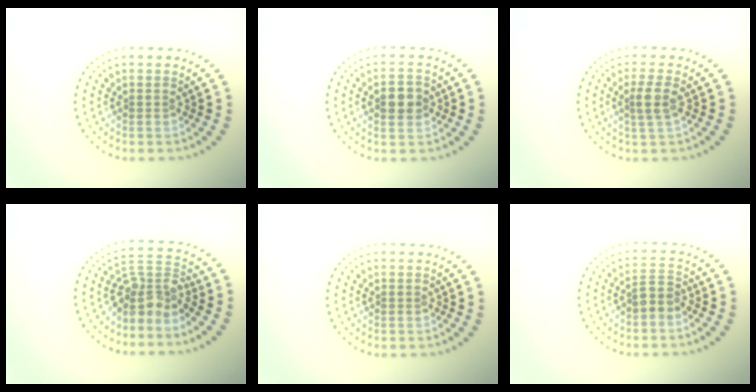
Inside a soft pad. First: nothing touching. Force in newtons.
{"total": 2.9, "press": 2.9, "slide": 0.1}
{"total": 2.0, "press": 1.7, "slide": 1.0}
{"total": 3.7, "press": 2.8, "slide": 2.4}
{"total": 0.0}
{"total": 1.7, "press": 1.6, "slide": 0.8}